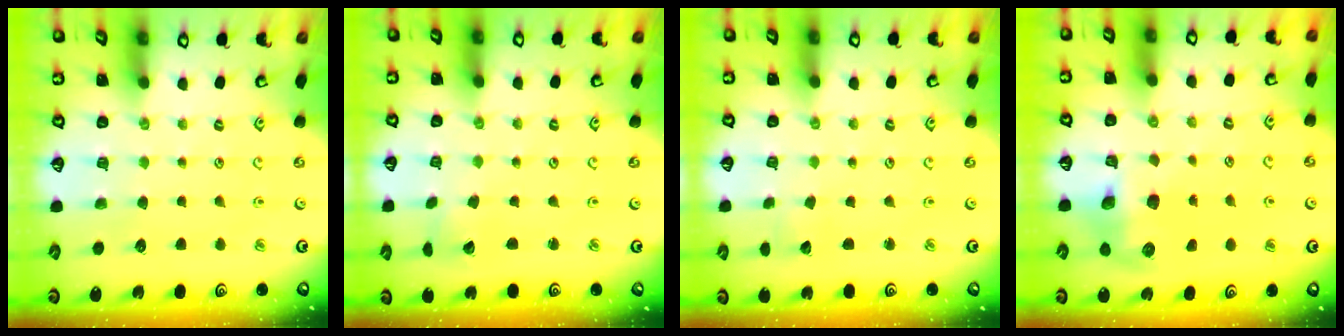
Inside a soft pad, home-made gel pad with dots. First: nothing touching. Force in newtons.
{"total": 1.9, "press": 1.8, "slide": 0.3}
{"total": 1.9, "press": 1.9, "slide": 0.3}
{"total": 8.6, "press": 8.5, "slide": 1.3}